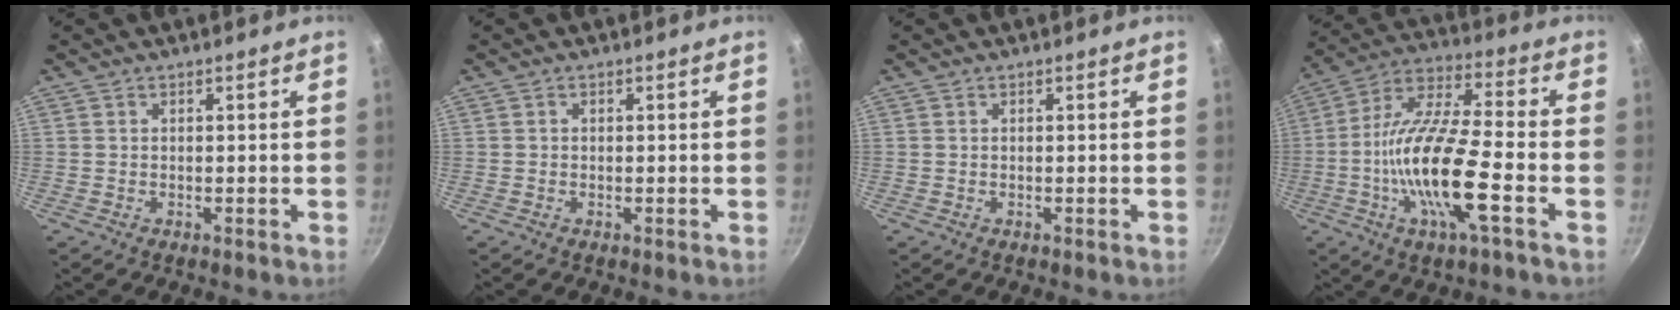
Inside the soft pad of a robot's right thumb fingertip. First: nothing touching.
{"total": 0.0}
{"total": 0.0}
{"total": 17.7, "force": [-4.9, 4.2, 16.5], "torque": [-0.315, 0.030, -0.110]}